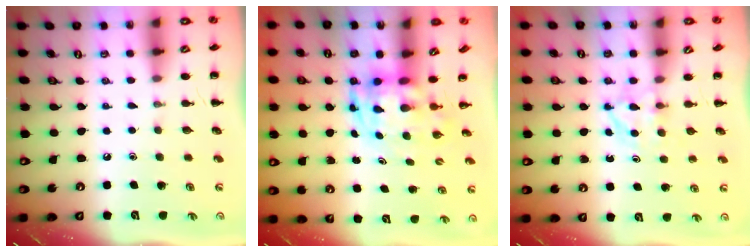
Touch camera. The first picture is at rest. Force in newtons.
{"total": 3.6, "press": 3.4, "slide": 0.9}
{"total": 3.5, "press": 3.3, "slide": 1.1}